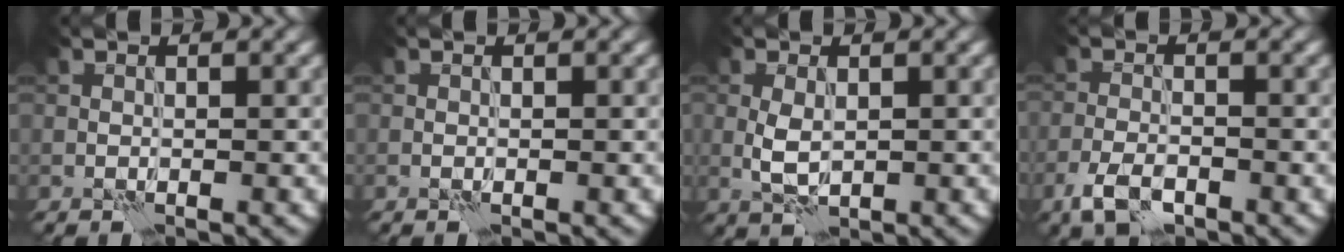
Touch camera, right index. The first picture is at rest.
{"total": 0.0}
{"total": 2.4, "force": [0.2, 1.5, 1.8], "torque": [-0.043, -0.003, 0.005]}
{"total": 3.2, "force": [-2.0, 1.5, 1.9], "torque": [-0.041, -0.005, -0.046]}